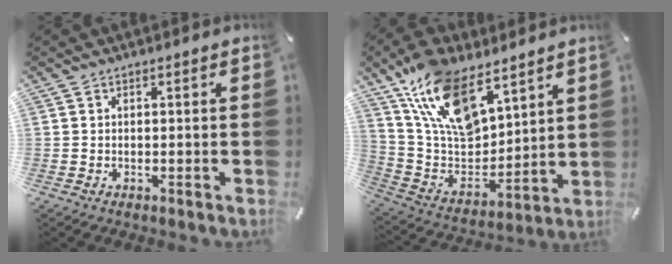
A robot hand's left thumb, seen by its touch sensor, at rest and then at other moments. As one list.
[{"total": 18.7, "force": [12.6, 9.5, 9.9], "torque": [-0.223, -0.069, 0.231]}]